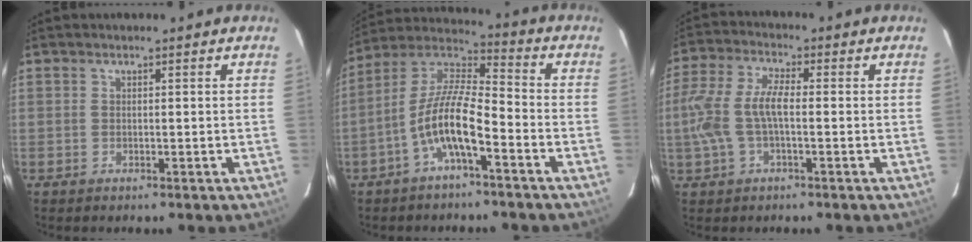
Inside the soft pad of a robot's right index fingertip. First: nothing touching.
{"total": 11.2, "force": [-5.3, 2.9, 9.5], "torque": [-0.197, 0.006, -0.103]}
{"total": 9.1, "force": [-1.1, 3.4, 8.4], "torque": [-0.185, 0.010, -0.020]}